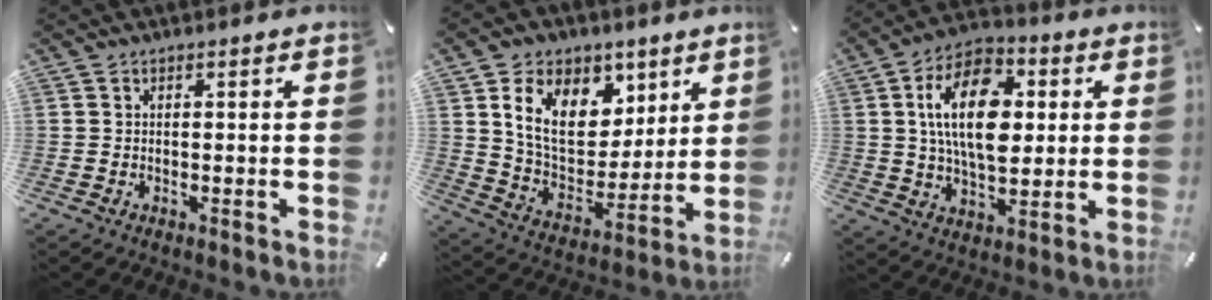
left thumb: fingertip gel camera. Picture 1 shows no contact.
{"total": 15.7, "force": [7.4, 11.4, 7.9], "torque": [-0.138, -0.028, 0.143]}
{"total": 17.7, "force": [2.9, 10.5, 13.9], "torque": [-0.260, 0.008, 0.047]}